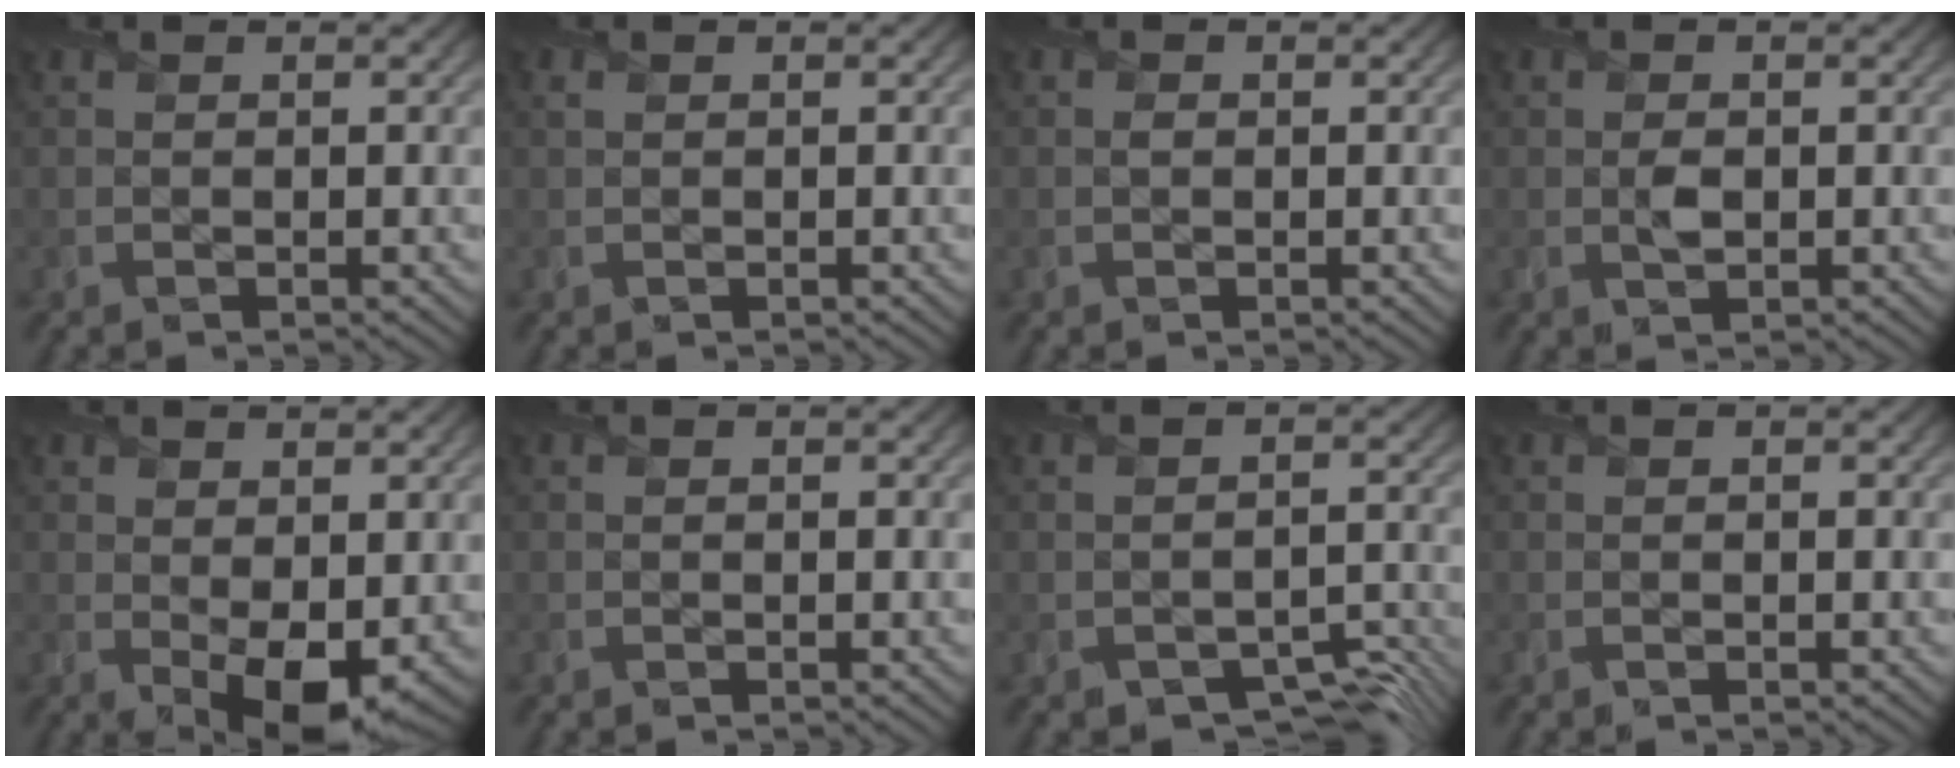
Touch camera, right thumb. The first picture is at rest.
{"total": 0.7, "force": [0.2, 0.6, 0.3], "torque": [-0.006, -0.001, 0.002]}
{"total": 0.6, "force": [0.0, 0.5, 0.3], "torque": [-0.004, -0.003, -0.005]}
{"total": 1.8, "force": [0.0, 1.3, 1.3], "torque": [-0.026, -0.004, -0.001]}
{"total": 5.6, "force": [-0.3, 3.3, 4.5], "torque": [-0.085, -0.021, 0.004]}
{"total": 0.0}
{"total": 4.5, "force": [-3.0, 2.4, 2.4], "torque": [-0.029, -0.014, -0.042]}
{"total": 0.0}